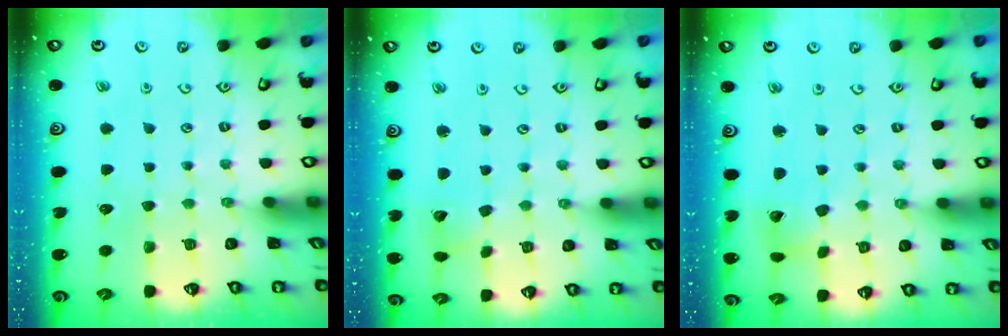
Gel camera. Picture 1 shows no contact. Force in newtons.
{"total": 3.3, "press": 3.2, "slide": 0.4}
{"total": 6.4, "press": 6.4, "slide": 0.8}